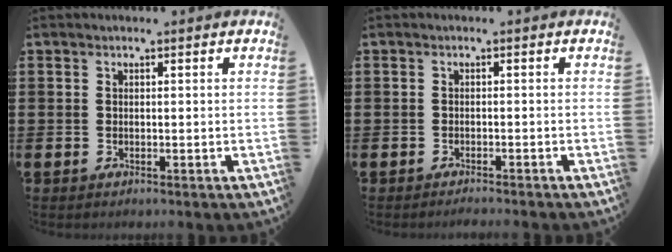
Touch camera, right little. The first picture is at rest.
{"total": 0.7, "force": [-0.7, -0.1, 0.2], "torque": [-0.002, -0.002, -0.014]}